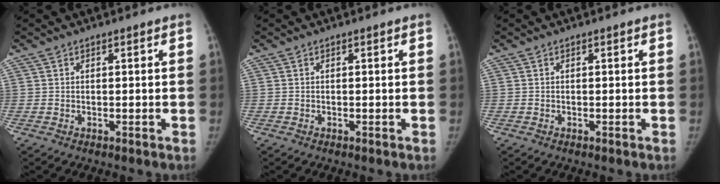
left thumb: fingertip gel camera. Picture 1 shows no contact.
{"total": 0.0}
{"total": 0.0}